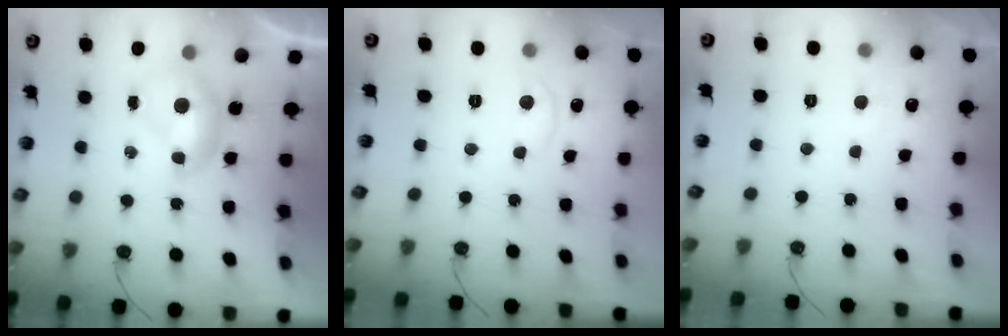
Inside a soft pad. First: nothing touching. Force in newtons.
{"total": 1.4, "press": 1.3, "slide": 0.5}
{"total": 1.7, "press": 1.5, "slide": 0.7}